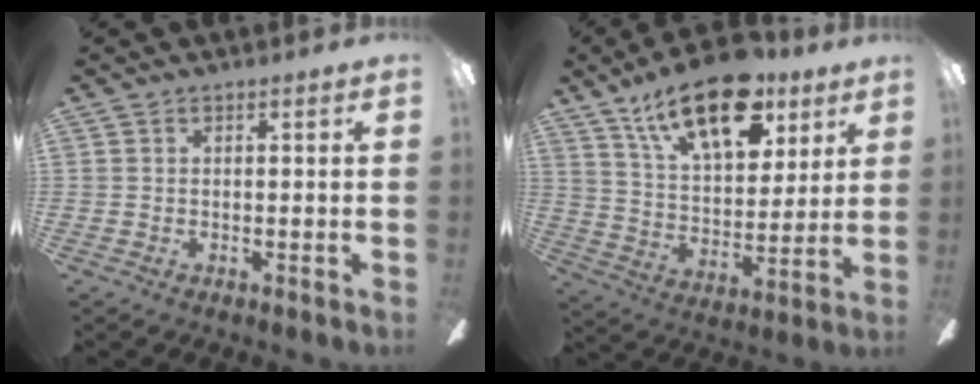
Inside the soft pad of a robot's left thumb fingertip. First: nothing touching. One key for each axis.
{"total": 20.8, "fx": 12.8, "fy": 9.9, "fz": 13.1, "tx": -0.208, "ty": -0.058, "tz": 0.221}